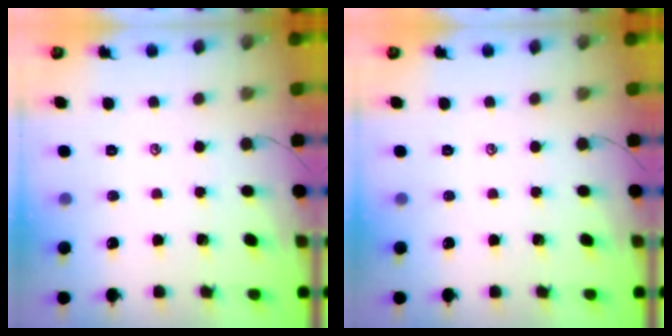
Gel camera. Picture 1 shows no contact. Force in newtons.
{"total": 0.0}